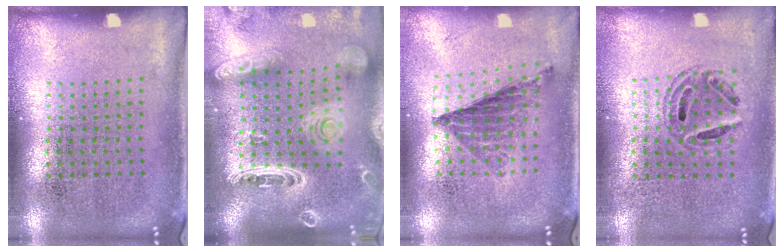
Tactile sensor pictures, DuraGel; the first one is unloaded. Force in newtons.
{"total": 2.8, "press": 2.4, "slide": 1.5}
{"total": 0.7, "press": 0.7, "slide": 0.1}
{"total": 0.8, "press": 0.8, "slide": 0.2}